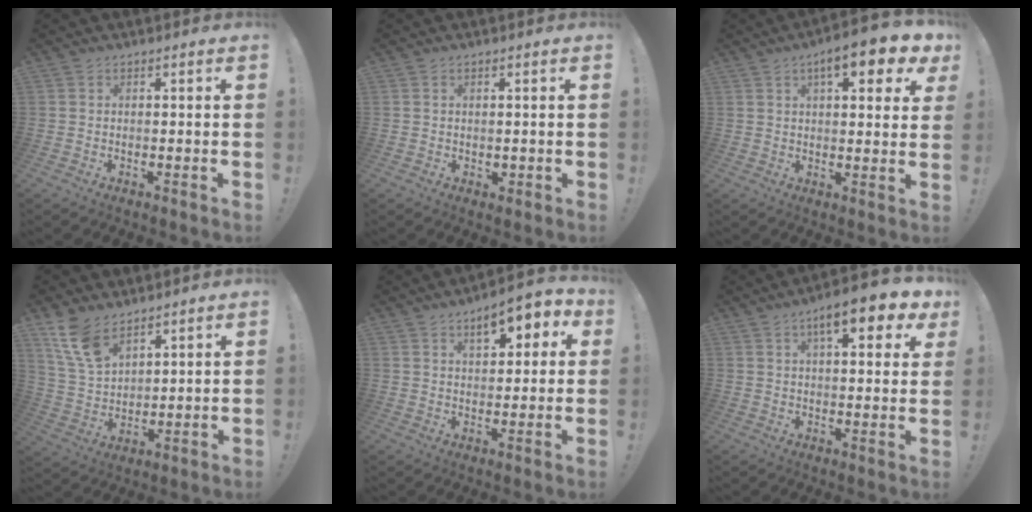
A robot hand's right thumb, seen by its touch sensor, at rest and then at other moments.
{"total": 1.1, "force": [0.3, 1.0, 0.4], "torque": [-0.005, 0.002, 0.005]}
{"total": 10.6, "force": [5.3, 3.3, 8.6], "torque": [-0.112, -0.023, 0.082]}
{"total": 10.9, "force": [7.7, 5.4, 5.5], "torque": [-0.104, -0.039, 0.153]}
{"total": 9.0, "force": [4.5, 4.3, 6.4], "torque": [-0.076, -0.023, 0.074]}
{"total": 11.5, "force": [5.8, 3.4, 9.3], "torque": [-0.126, -0.024, 0.089]}